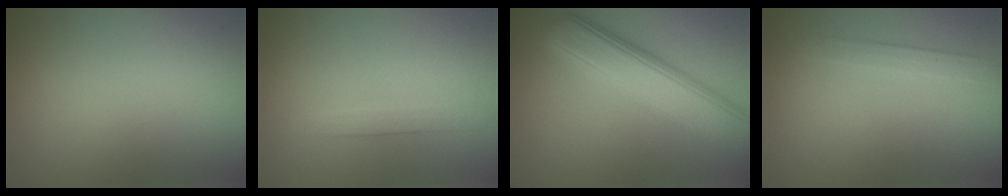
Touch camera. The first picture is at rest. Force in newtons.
{"total": 1.5, "press": 1.5, "slide": 0.1}
{"total": 8.1, "press": 8.1, "slide": 0.2}
{"total": 1.7, "press": 1.7, "slide": 0.1}